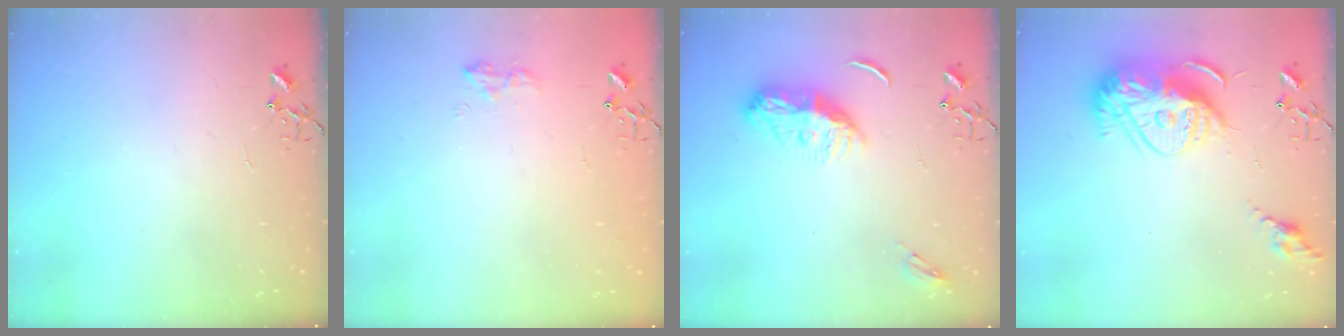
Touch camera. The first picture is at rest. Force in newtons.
{"total": 8.4, "press": 8.3, "slide": 0.6}
{"total": 10.5, "press": 10.5, "slide": 0.4}
{"total": 16.1, "press": 16.0, "slide": 1.7}